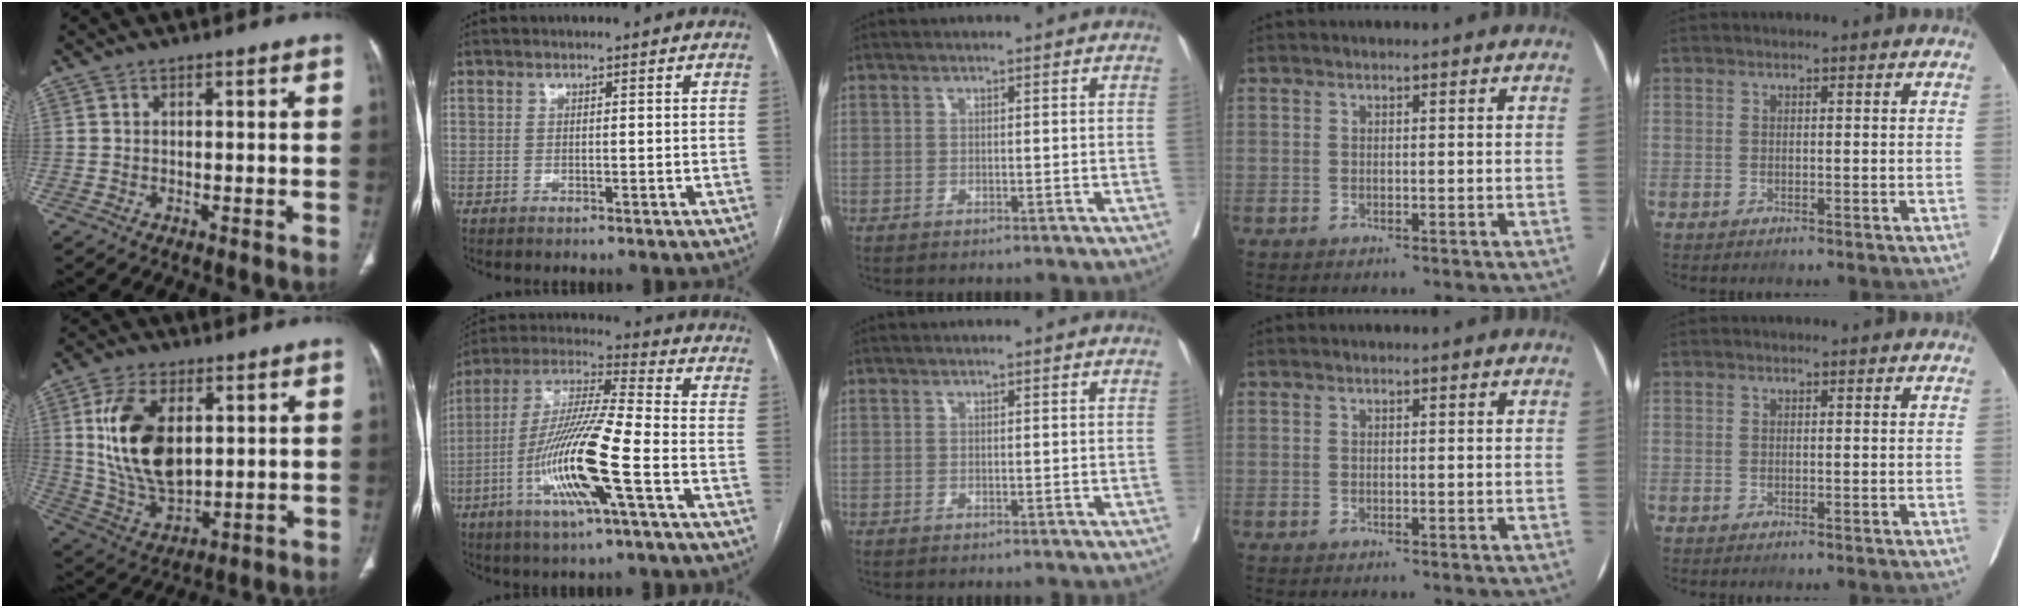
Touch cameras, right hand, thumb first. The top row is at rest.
{"thumb": {"total": 16.5, "force": [3.6, 9.4, 13.1], "torque": [-0.237, -0.016, 0.080]}, "index": {"total": 15.8, "force": [-5.2, 0.6, 14.9], "torque": [-0.299, -0.007, -0.101]}}